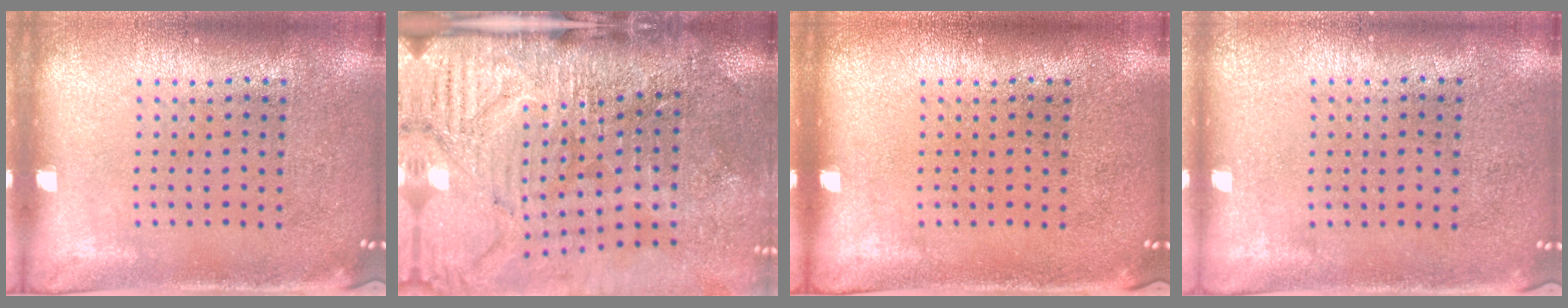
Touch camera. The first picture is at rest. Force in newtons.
{"total": 4.7, "press": 4.0, "slide": 2.5}
{"total": 0.0}
{"total": 0.0}